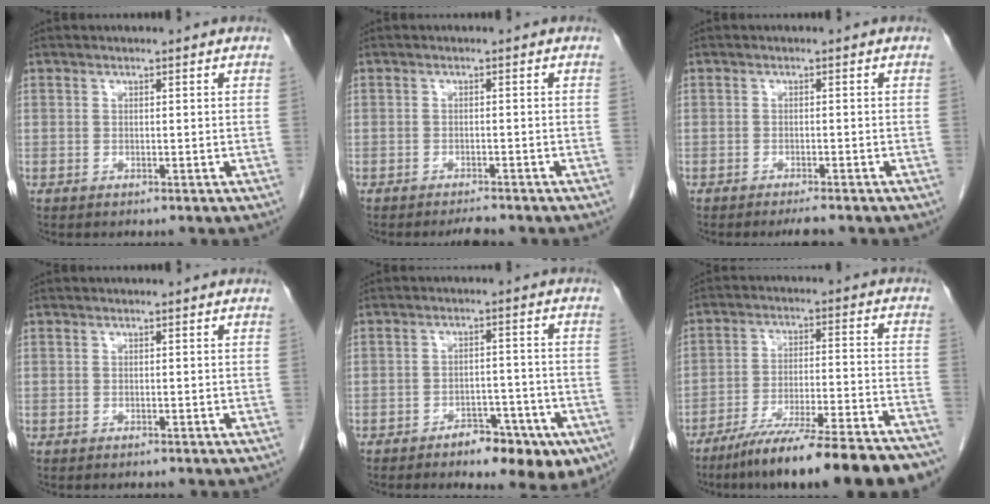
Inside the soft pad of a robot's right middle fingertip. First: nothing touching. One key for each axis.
{"total": 2.0, "fx": -1.9, "fy": 0.2, "fz": 0.6, "tx": -0.013, "ty": -0.005, "tz": -0.026}
{"total": 2.3, "fx": -2.0, "fy": 0.2, "fz": 1.1, "tx": -0.017, "ty": -0.004, "tz": -0.028}
{"total": 0.0}
{"total": 9.3, "fx": -5.7, "fy": 3.7, "fz": 6.4, "tx": -0.065, "ty": 0.012, "tz": -0.076}
{"total": 20.9, "fx": -17.7, "fy": 1.2, "fz": 11.1, "tx": -0.128, "ty": -0.008, "tz": -0.264}